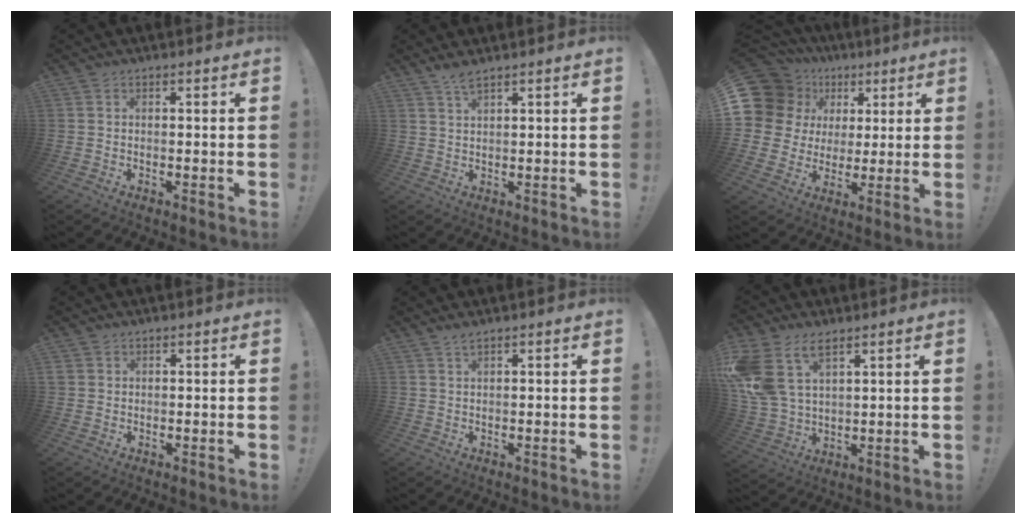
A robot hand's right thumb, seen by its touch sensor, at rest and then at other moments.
{"total": 2.8, "force": [2.2, 0.4, 1.7], "torque": [-0.038, -0.009, 0.040]}
{"total": 14.2, "force": [5.1, 12.0, 5.7], "torque": [-0.107, -0.028, 0.115]}
{"total": 1.5, "force": [0.8, 1.3, 0.3], "torque": [-0.009, 0.002, 0.016]}
{"total": 1.3, "force": [1.0, 0.0, 0.9], "torque": [-0.018, 0.000, 0.018]}
{"total": 13.6, "force": [7.2, 8.3, 8.1], "torque": [-0.175, -0.031, 0.142]}